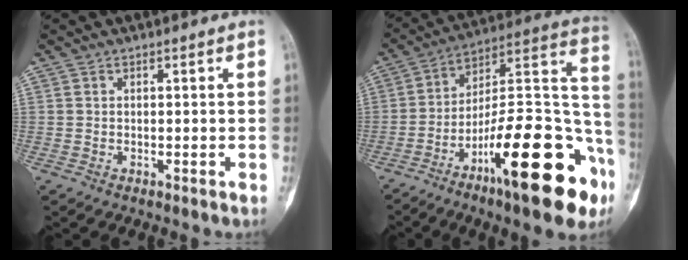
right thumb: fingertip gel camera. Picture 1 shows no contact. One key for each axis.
{"total": 26.8, "fx": -12.5, "fy": 7.7, "fz": 22.4, "tx": -0.286, "ty": 0.075, "tz": -0.193}